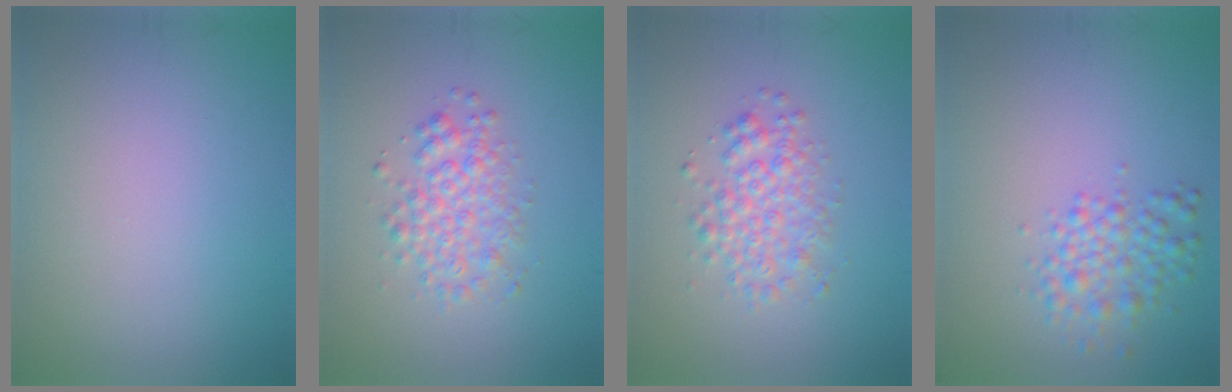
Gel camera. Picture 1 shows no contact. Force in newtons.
{"total": 3.0, "press": 3.0, "slide": 0.1}
{"total": 3.0, "press": 3.0, "slide": 0.1}
{"total": 2.9, "press": 2.9, "slide": 0.0}